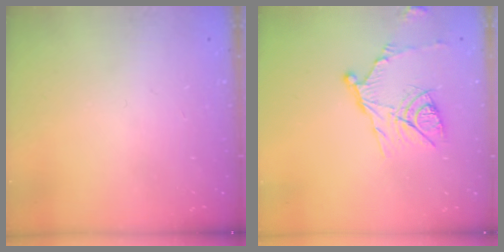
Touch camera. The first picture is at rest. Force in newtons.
{"total": 12.8, "press": 12.8, "slide": 0.8}